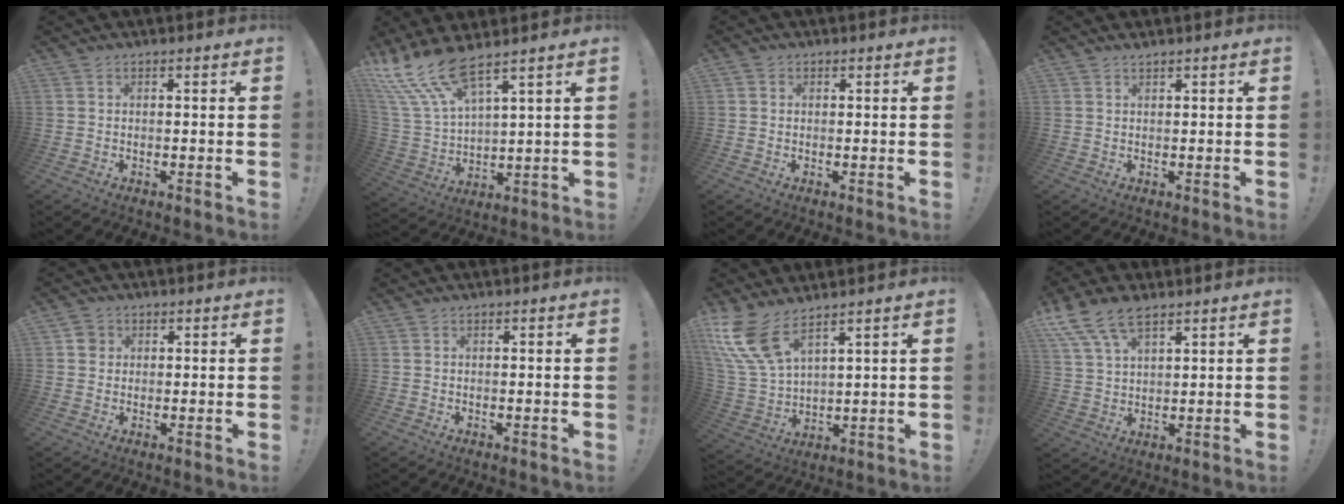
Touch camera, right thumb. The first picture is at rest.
{"total": 12.8, "force": [10.1, 3.0, 7.2], "torque": [-0.154, -0.069, 0.185]}
{"total": 0.9, "force": [0.3, 0.8, 0.1], "torque": [0.004, -0.001, 0.004]}
{"total": 0.8, "force": [0.8, -0.2, 0.2], "torque": [0.003, -0.004, 0.014]}
{"total": 3.0, "force": [0.7, 2.8, 0.9], "torque": [-0.006, 0.004, 0.012]}
{"total": 0.0}
{"total": 11.8, "force": [8.0, 4.2, 7.6], "torque": [-0.181, -0.041, 0.152]}
{"total": 9.7, "force": [6.7, 4.3, 5.6], "torque": [-0.105, -0.024, 0.129]}